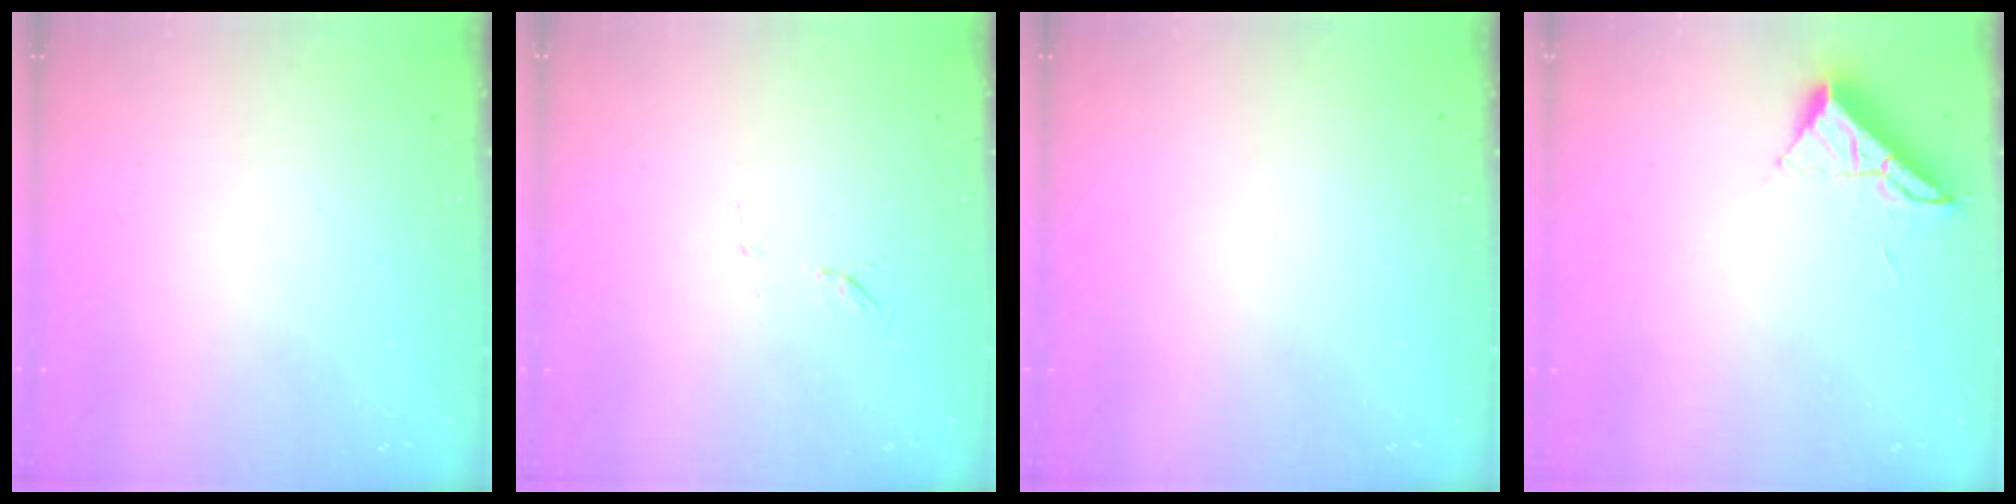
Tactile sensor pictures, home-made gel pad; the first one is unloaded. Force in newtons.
{"total": 4.3, "press": 4.1, "slide": 1.3}
{"total": 0.0}
{"total": 7.1, "press": 7.1, "slide": 0.4}